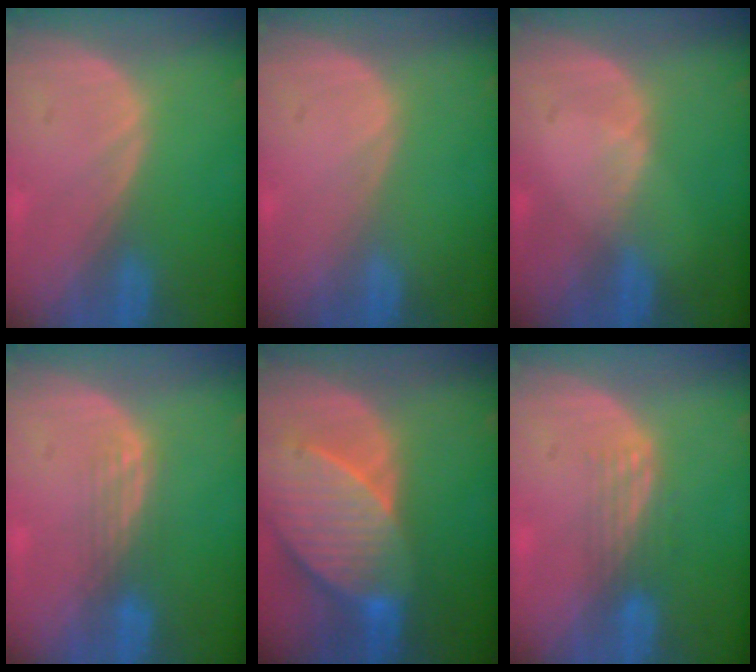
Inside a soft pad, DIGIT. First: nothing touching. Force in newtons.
{"total": 0.0}
{"total": 0.8, "press": 0.8, "slide": 0.1}
{"total": 3.0, "press": 2.5, "slide": 1.6}
{"total": 10.2, "press": 9.0, "slide": 4.8}
{"total": 3.3, "press": 2.8, "slide": 1.8}